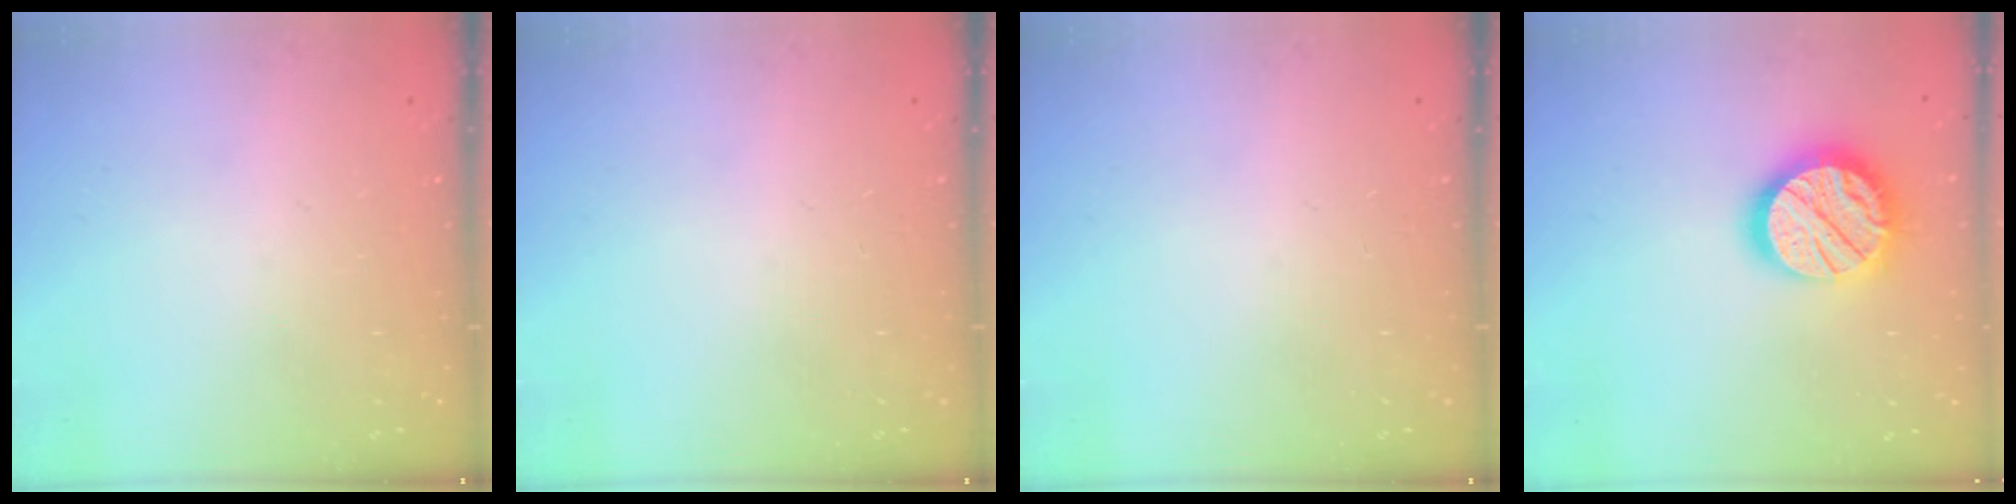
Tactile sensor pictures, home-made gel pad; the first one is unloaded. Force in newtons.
{"total": 0.0}
{"total": 0.0}
{"total": 18.1, "press": 18.0, "slide": 1.4}